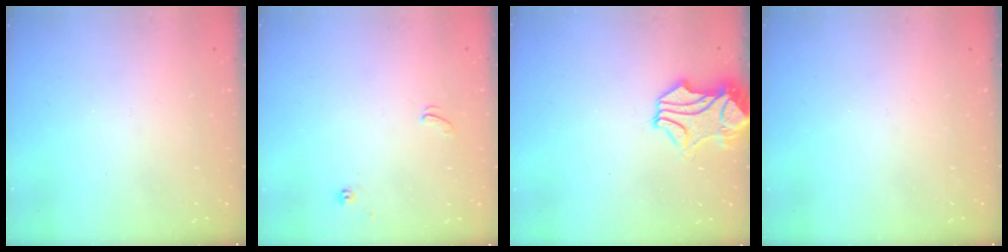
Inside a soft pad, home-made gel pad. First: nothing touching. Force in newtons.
{"total": 1.4, "press": 1.4, "slide": 0.3}
{"total": 1.7, "press": 1.1, "slide": 1.2}
{"total": 0.0}